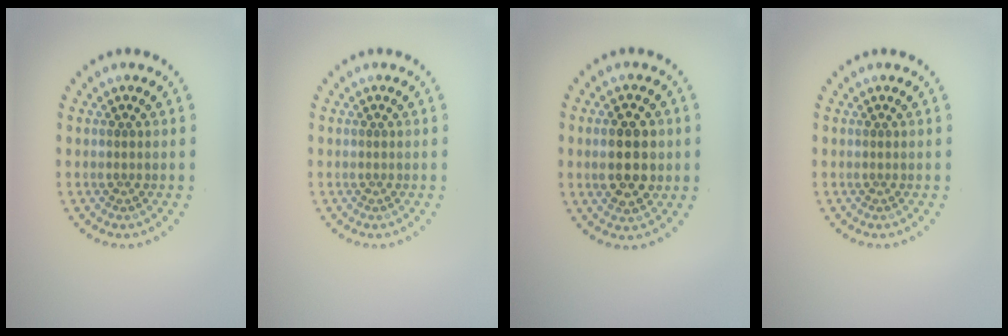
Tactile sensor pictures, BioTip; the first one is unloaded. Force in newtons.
{"total": 0.0}
{"total": 5.0, "press": 5.0, "slide": 0.3}
{"total": 0.0}